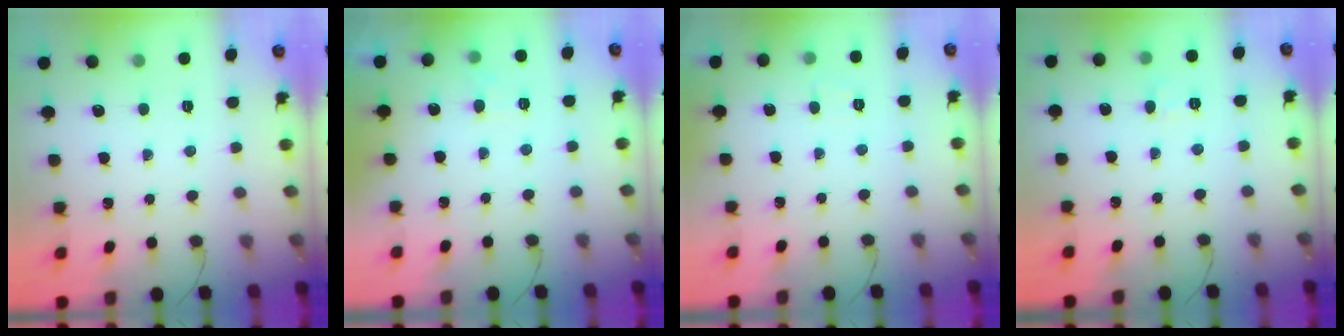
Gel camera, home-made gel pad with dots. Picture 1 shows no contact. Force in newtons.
{"total": 3.3, "press": 2.9, "slide": 1.5}
{"total": 2.0, "press": 1.7, "slide": 1.1}
{"total": 4.5, "press": 4.2, "slide": 1.5}